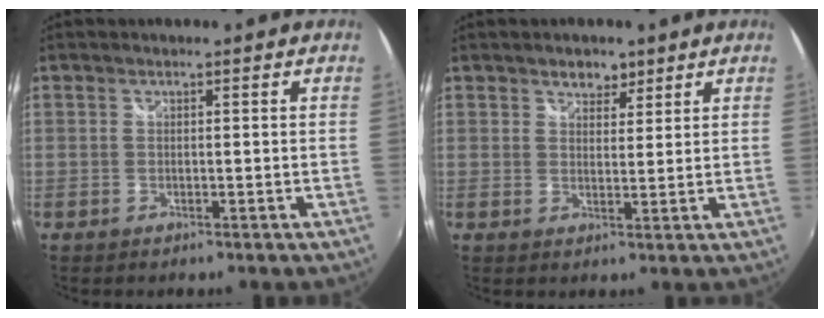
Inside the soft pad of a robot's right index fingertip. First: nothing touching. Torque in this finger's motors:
{"motor_torque": [0.04, 0.05, 0.04, 0.02]}